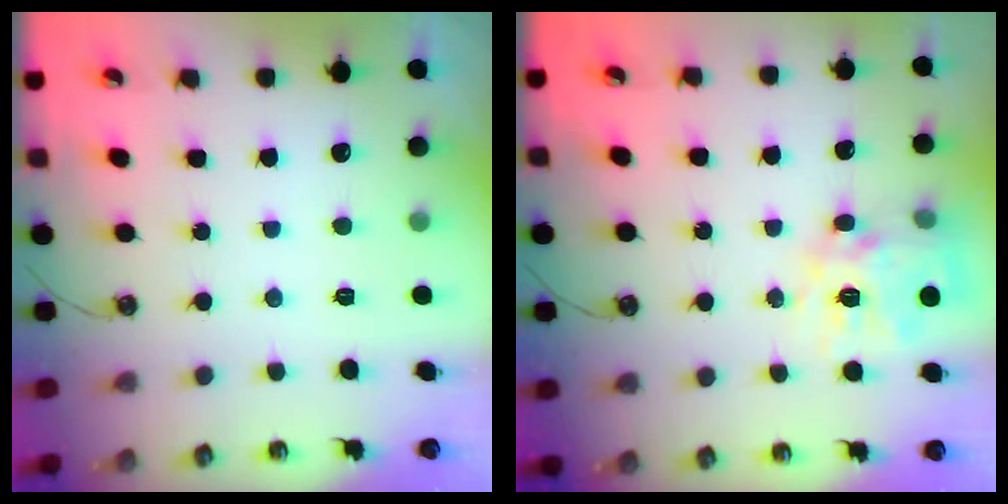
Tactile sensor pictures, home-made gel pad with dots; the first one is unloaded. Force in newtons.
{"total": 14.0, "press": 14.0, "slide": 1.2}